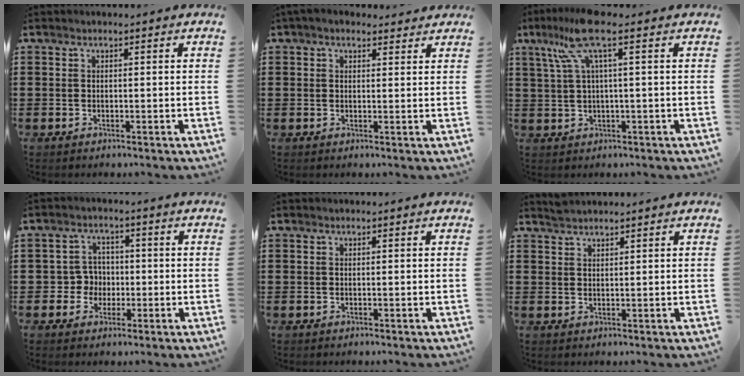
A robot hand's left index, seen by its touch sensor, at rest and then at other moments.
{"total": 2.4, "force": [1.9, 1.1, 0.9], "torque": [-0.024, 0.005, 0.036]}
{"total": 7.5, "force": [3.0, 0.9, 6.8], "torque": [-0.159, -0.005, 0.047]}
{"total": 4.2, "force": [-0.6, 4.0, 1.1], "torque": [-0.037, 0.009, -0.015]}
{"total": 0.0}
{"total": 1.6, "force": [1.5, 0.1, 0.3], "torque": [-0.008, 0.000, 0.030]}